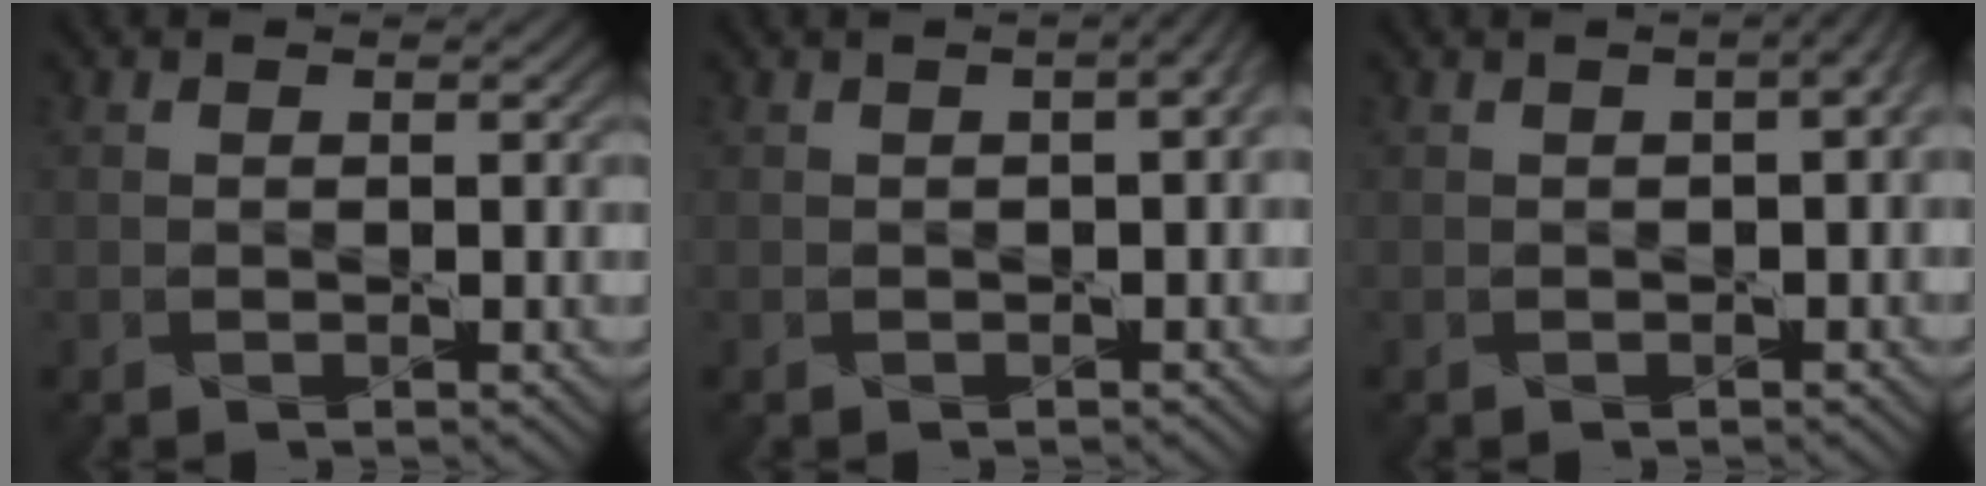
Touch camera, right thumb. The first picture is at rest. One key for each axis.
{"total": 3.6, "fx": 0.4, "fy": 1.5, "fz": 3.3, "tx": -0.032, "ty": 0.002, "tz": 0.009}
{"total": 4.1, "fx": 0.5, "fy": 1.8, "fz": 3.7, "tx": -0.035, "ty": 0.005, "tz": 0.007}